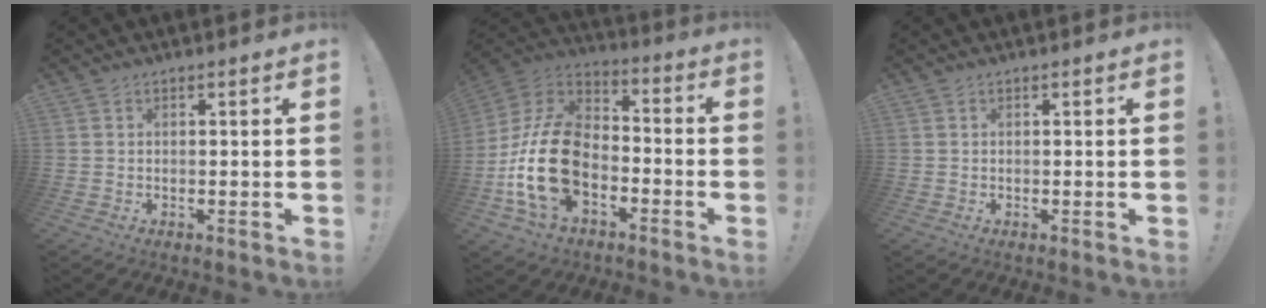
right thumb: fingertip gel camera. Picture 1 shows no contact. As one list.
[{"total": 22.2, "force": [-6.1, 14.3, 15.9], "torque": [-0.320, 0.043, -0.090]}, {"total": 0.0}]